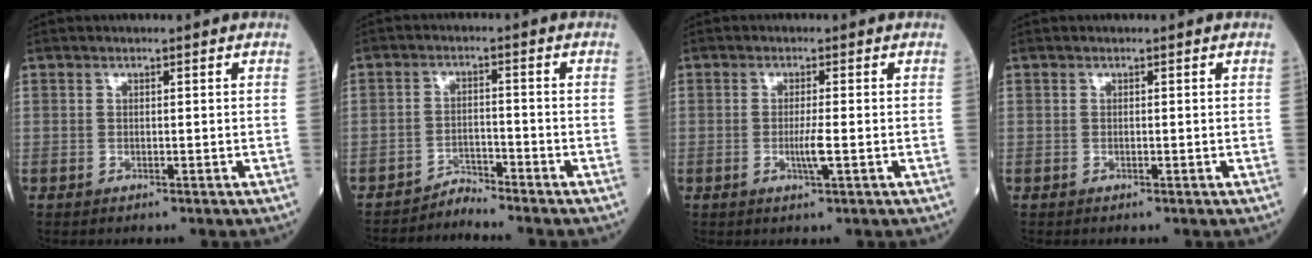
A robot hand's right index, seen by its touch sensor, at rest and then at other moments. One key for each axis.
{"total": 2.9, "fx": -2.7, "fy": -0.5, "fz": -0.9, "tx": 0.020, "ty": -0.009, "tz": -0.046}
{"total": 2.7, "fx": -0.6, "fy": -0.2, "fz": 2.6, "tx": -0.051, "ty": -0.006, "tz": -0.011}
{"total": 0.0}